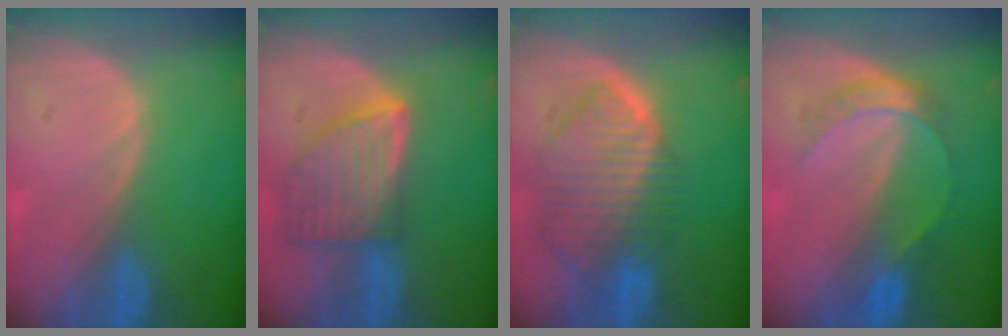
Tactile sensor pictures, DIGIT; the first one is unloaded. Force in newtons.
{"total": 8.2, "press": 7.3, "slide": 3.6}
{"total": 10.0, "press": 8.5, "slide": 5.2}
{"total": 4.8, "press": 4.7, "slide": 0.5}